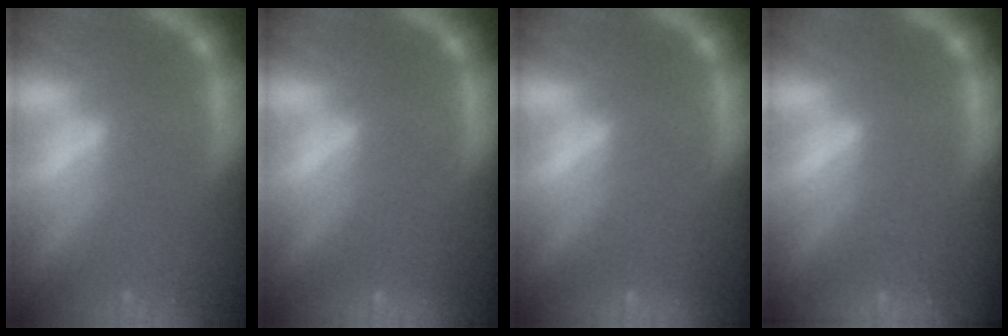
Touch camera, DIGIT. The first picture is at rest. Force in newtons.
{"total": 9.0}
{"total": 9.0}
{"total": 7.0}